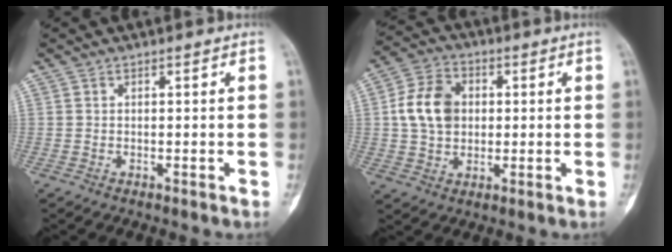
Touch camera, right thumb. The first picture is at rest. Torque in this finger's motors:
{"motor_torque": [1.58, 1.58, 0.29, -0.13, 0.12]}